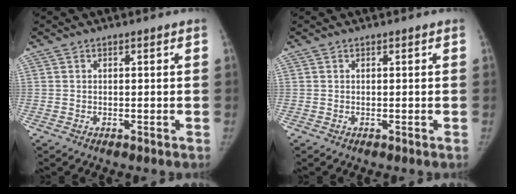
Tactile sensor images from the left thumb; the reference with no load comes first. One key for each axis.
{"total": 0.0}